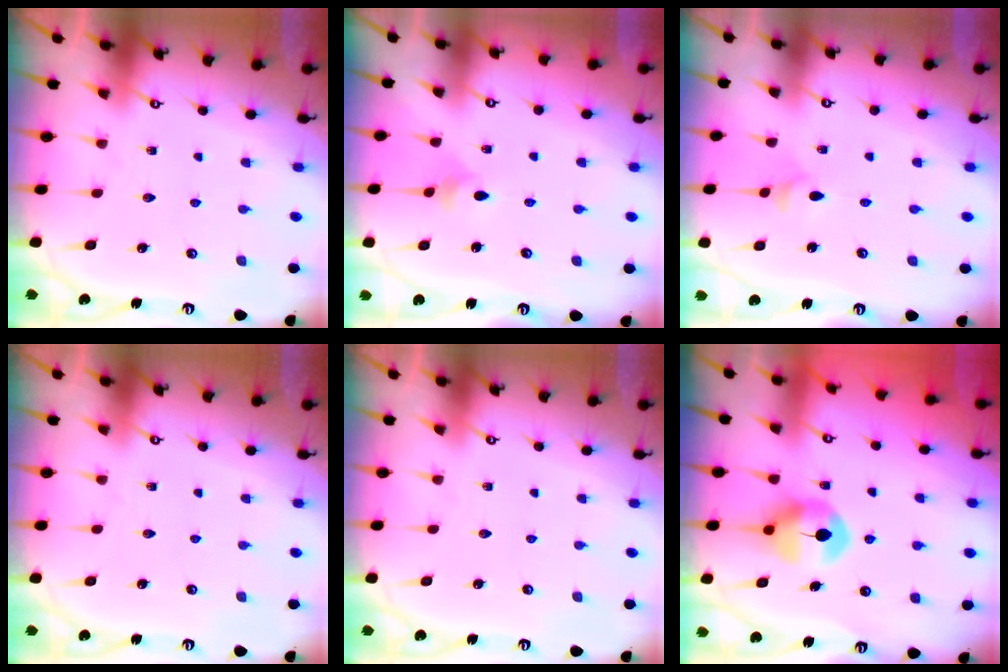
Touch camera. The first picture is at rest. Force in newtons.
{"total": 4.2, "press": 4.1, "slide": 0.8}
{"total": 3.1, "press": 3.0, "slide": 0.7}
{"total": 0.0}
{"total": 0.0}
{"total": 8.8, "press": 8.8, "slide": 0.5}